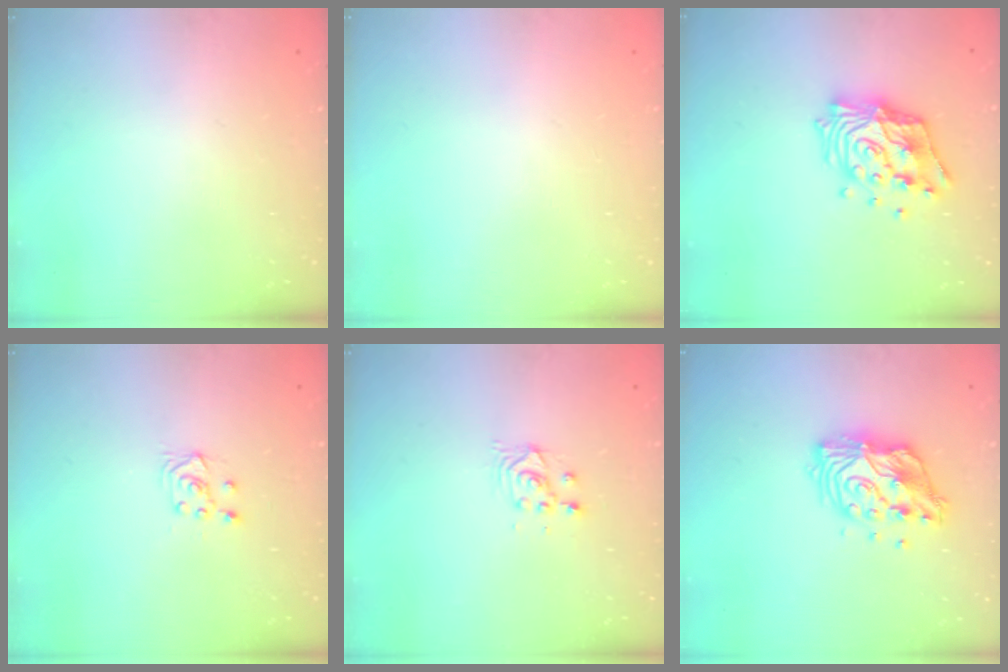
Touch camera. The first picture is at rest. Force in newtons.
{"total": 0.0}
{"total": 16.3, "press": 16.3, "slide": 1.3}
{"total": 4.5, "press": 4.4, "slide": 0.8}
{"total": 2.9, "press": 2.9, "slide": 0.1}
{"total": 13.0, "press": 13.0, "slide": 1.1}